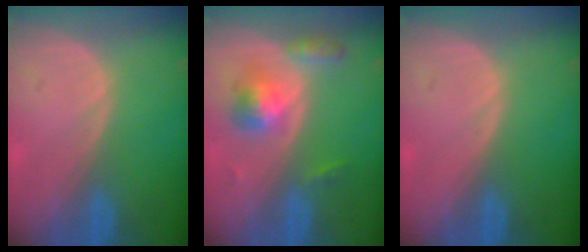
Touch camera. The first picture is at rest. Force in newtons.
{"total": 5.3, "press": 5.0, "slide": 1.7}
{"total": 0.0}